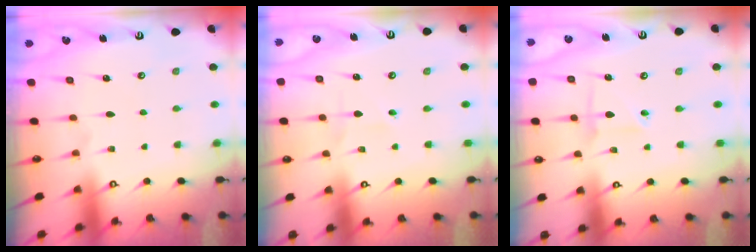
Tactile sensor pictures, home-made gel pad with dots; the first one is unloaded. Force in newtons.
{"total": 1.3, "press": 1.3, "slide": 0.2}
{"total": 2.8, "press": 2.7, "slide": 0.9}